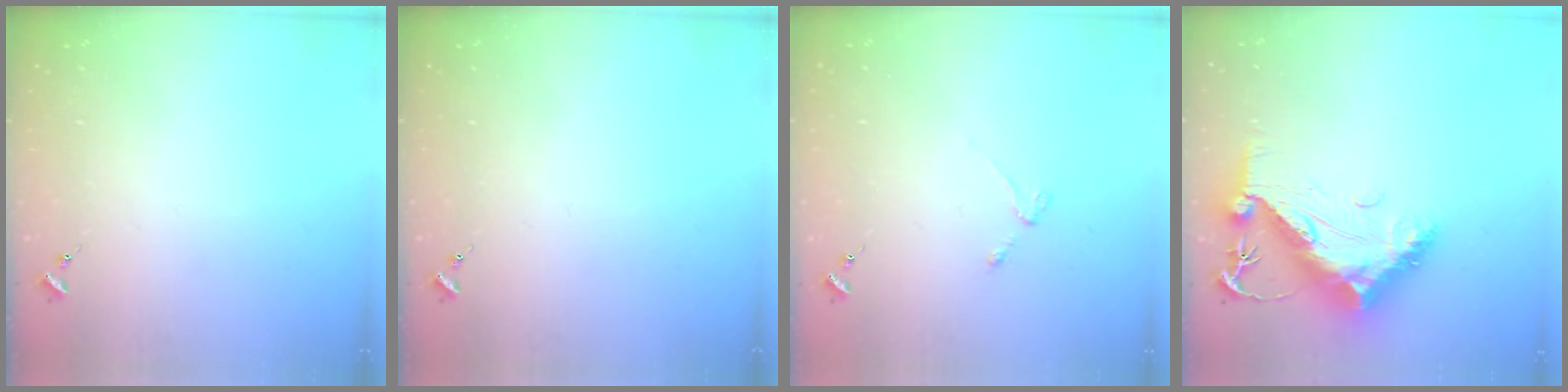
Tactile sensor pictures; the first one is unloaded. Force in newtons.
{"total": 0.0}
{"total": 3.0, "press": 2.9, "slide": 0.5}
{"total": 19.4, "press": 19.3, "slide": 1.7}